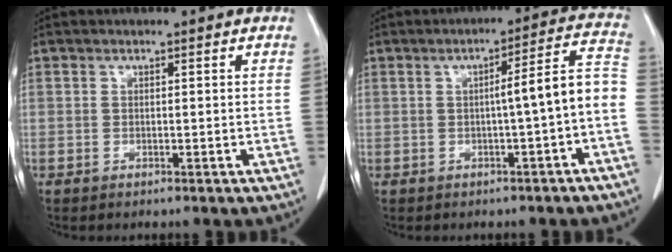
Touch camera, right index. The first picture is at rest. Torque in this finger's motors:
{"motor_torque": [0.78, -0.49, 0.35, 0.09]}